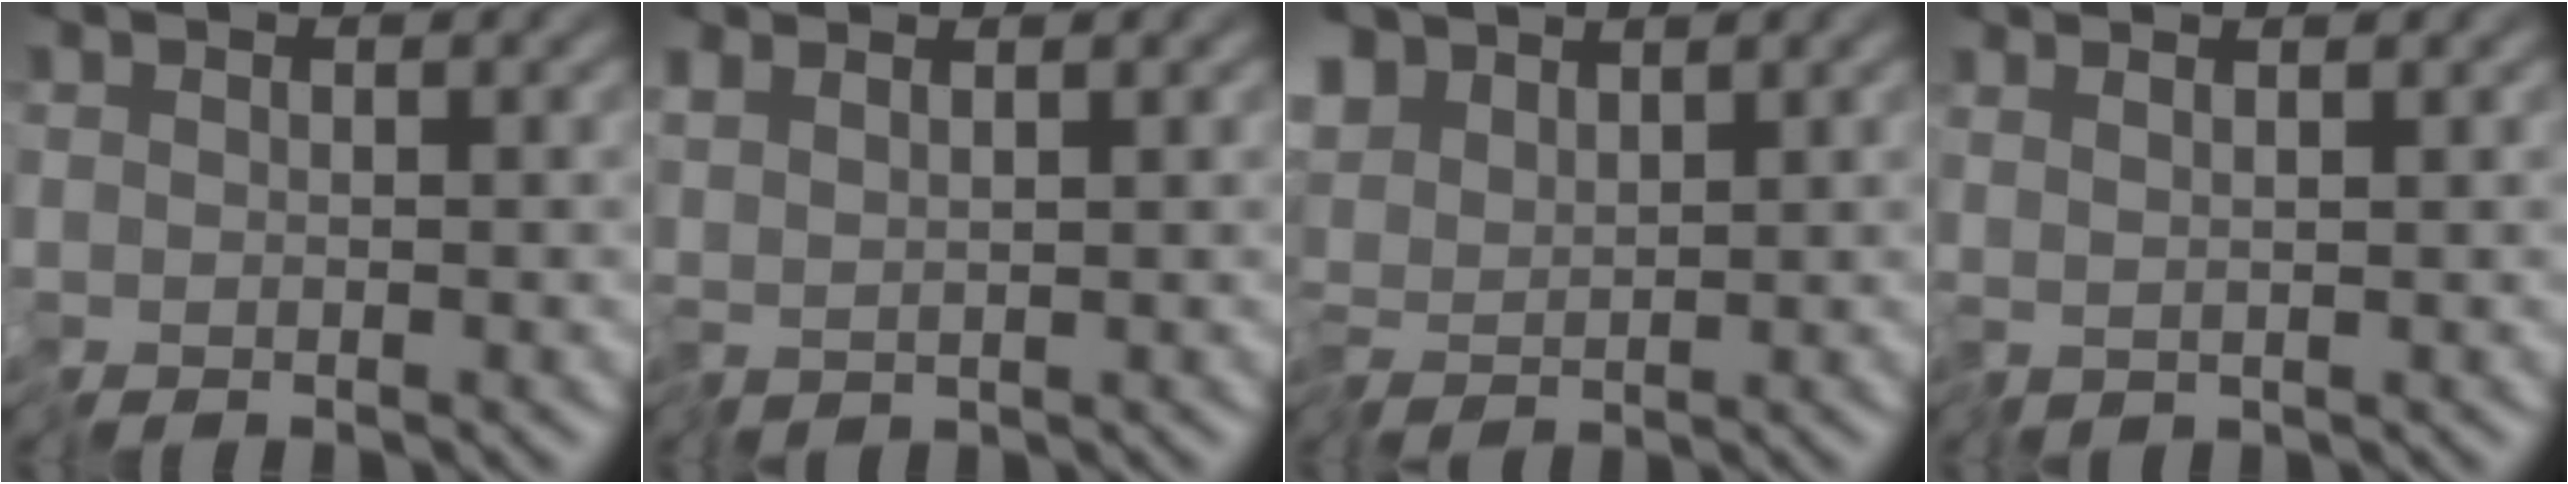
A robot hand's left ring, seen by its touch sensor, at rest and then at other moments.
{"total": 1.2, "force": [1.0, -0.4, 0.4], "torque": [-0.013, 0.004, 0.026]}
{"total": 2.6, "force": [1.5, 1.4, 1.6], "torque": [-0.038, 0.007, 0.027]}
{"total": 1.4, "force": [1.1, -0.8, 0.4], "torque": [-0.009, 0.008, 0.026]}